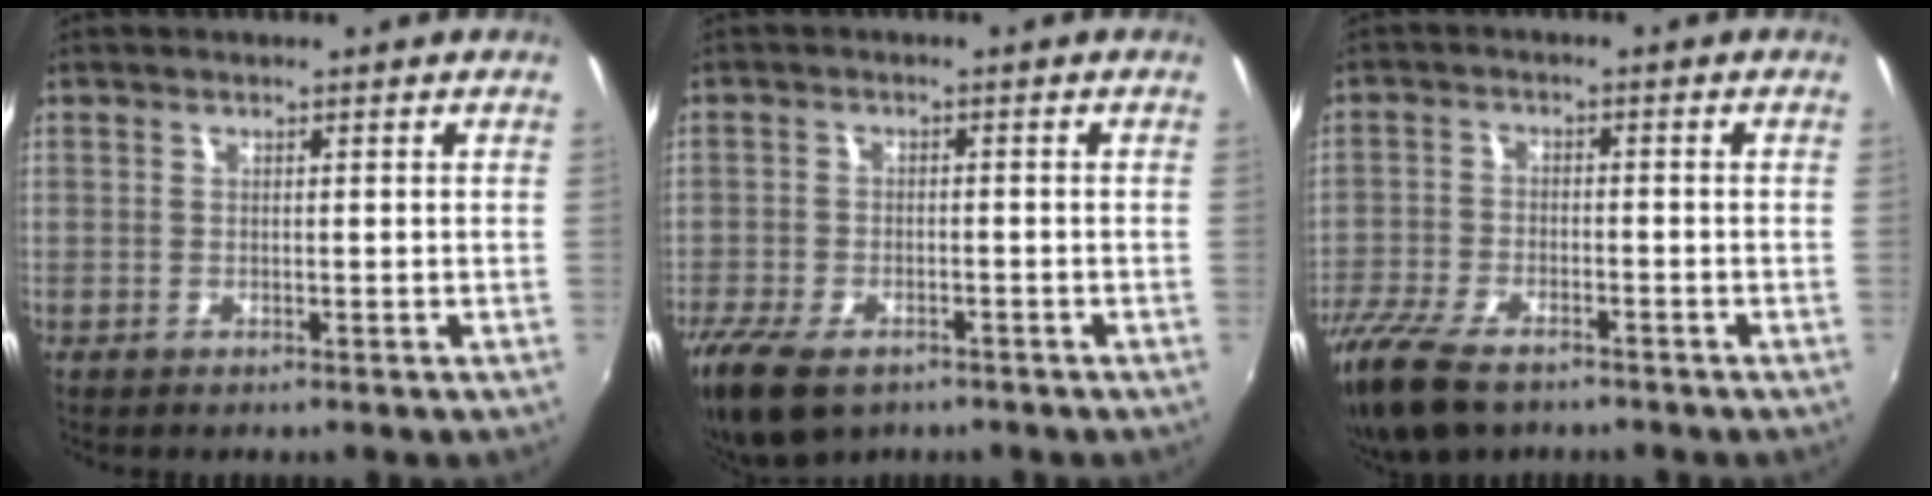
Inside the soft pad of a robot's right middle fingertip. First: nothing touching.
{"total": 11.2, "force": [-7.5, 5.5, 6.1], "torque": [-0.156, -0.033, -0.134]}
{"total": 13.1, "force": [-9.6, 5.6, 6.9], "torque": [-0.174, -0.038, -0.177]}